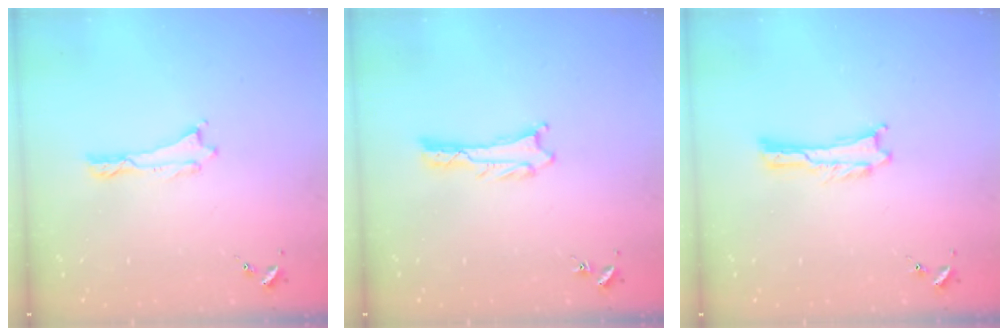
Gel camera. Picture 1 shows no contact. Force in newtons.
{"total": 0.6, "press": 0.6, "slide": 0.1}
{"total": 0.0}